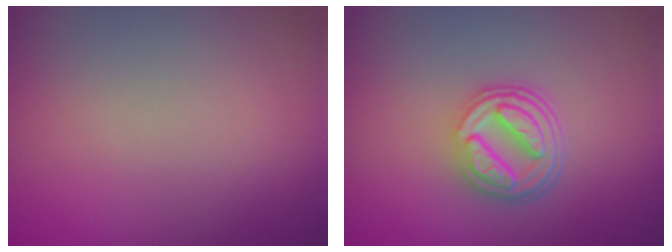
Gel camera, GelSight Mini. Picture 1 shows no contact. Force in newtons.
{"total": 5.2, "press": 3.7, "slide": 3.6}